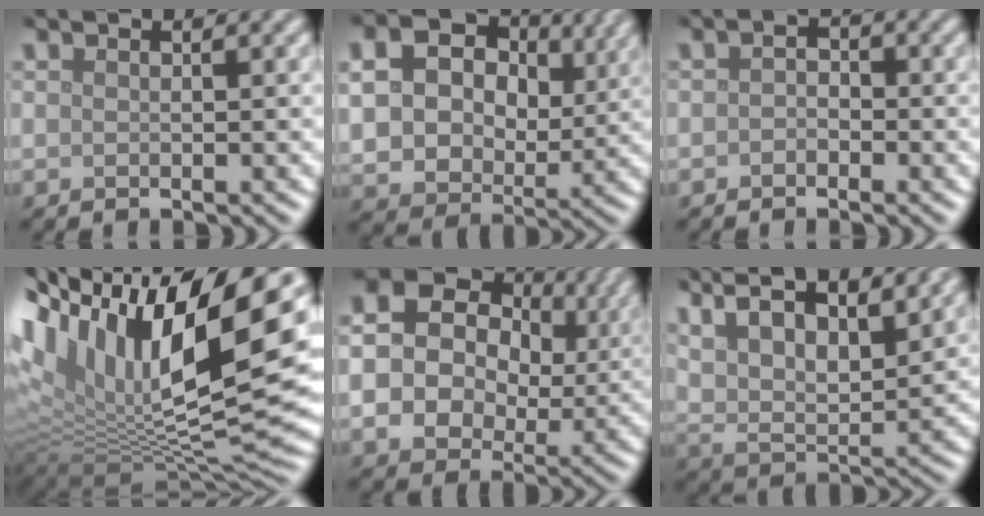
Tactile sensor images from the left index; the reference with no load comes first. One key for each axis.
{"total": 10.3, "fx": 2.9, "fy": 8.0, "fz": 5.9, "tx": -0.122, "ty": 0.006, "tz": 0.050}
{"total": 1.3, "fx": -0.5, "fy": 0.9, "fz": 0.7, "tx": -0.012, "ty": 0.001, "tz": -0.013}
{"total": 18.6, "fx": 6.6, "fy": 8.5, "fz": 15.2, "tx": -0.268, "ty": 0.019, "tz": 0.118}
{"total": 13.2, "fx": 3.0, "fy": 10.8, "fz": 7.0, "tx": -0.154, "ty": 0.022, "tz": 0.052}
{"total": 14.1, "fx": 8.4, "fy": 5.6, "fz": 9.8, "tx": -0.189, "ty": 0.029, "tz": 0.125}